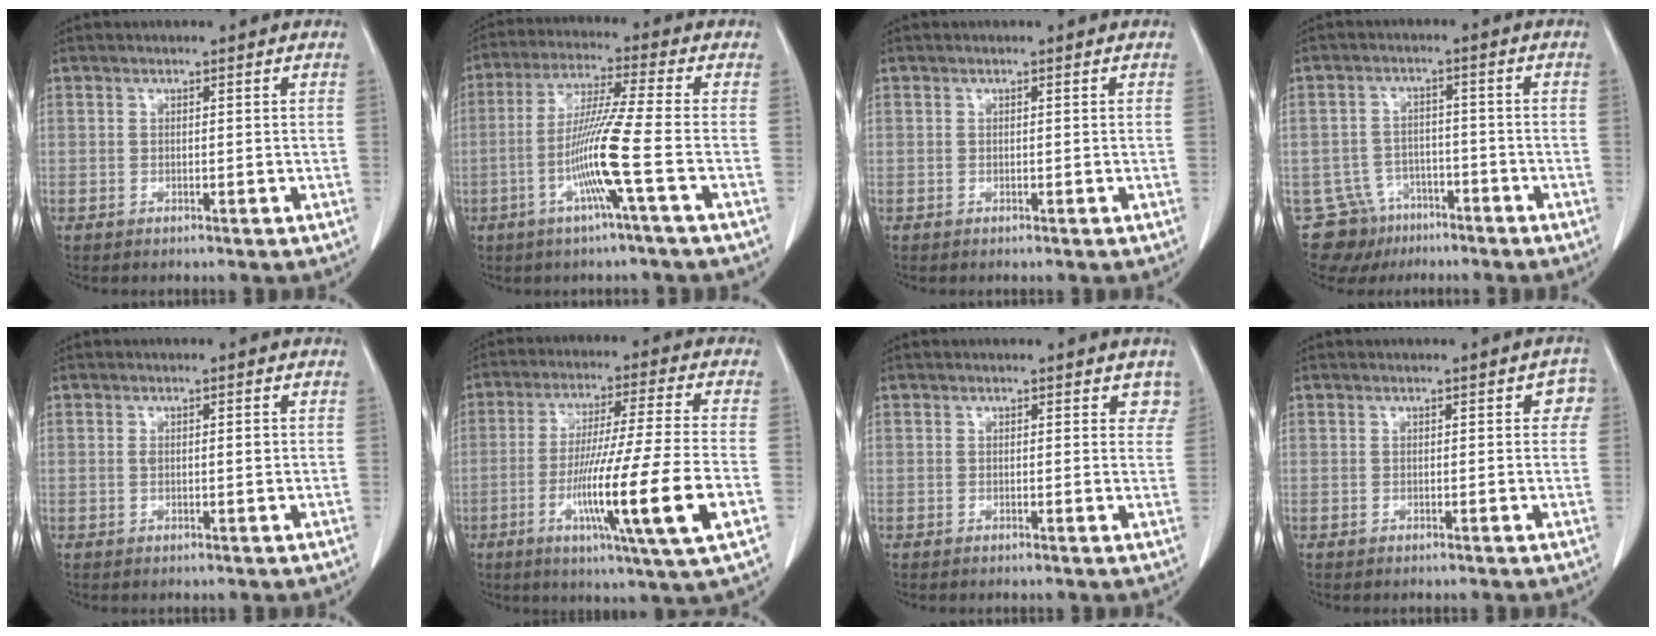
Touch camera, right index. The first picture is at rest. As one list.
[{"total": 10.4, "force": [-3.3, -1.8, 9.7], "torque": [-0.190, -0.009, -0.068]}, {"total": 0.0}, {"total": 8.0, "force": [-5.5, 5.7, 0.4], "torque": [-0.005, 0.021, -0.084]}, {"total": 1.9, "force": [0.2, 0.7, 1.8], "torque": [-0.035, 0.004, 0.005]}, {"total": 17.0, "force": [-5.0, -1.0, 16.2], "torque": [-0.287, -0.024, -0.088]}, {"total": 3.2, "force": [2.6, 1.7, 1.0], "torque": [0.013, -0.001, 0.011]}, {"total": 2.5, "force": [0.8, 1.4, 2.0], "torque": [-0.008, 0.012, 0.002]}]